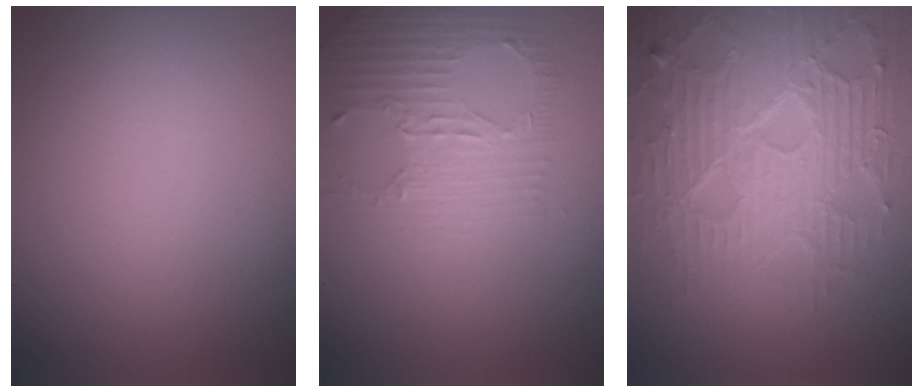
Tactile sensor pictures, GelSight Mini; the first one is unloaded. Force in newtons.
{"total": 2.8, "press": 2.4, "slide": 1.4}
{"total": 8.2, "press": 6.0, "slide": 5.6}